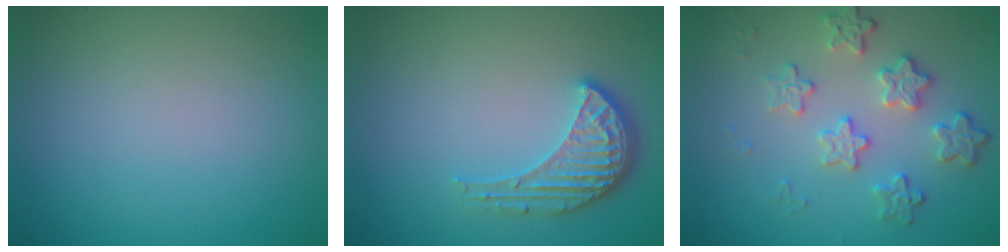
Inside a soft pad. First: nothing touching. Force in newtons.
{"total": 3.5, "press": 2.8, "slide": 2.1}
{"total": 3.9, "press": 3.2, "slide": 2.2}